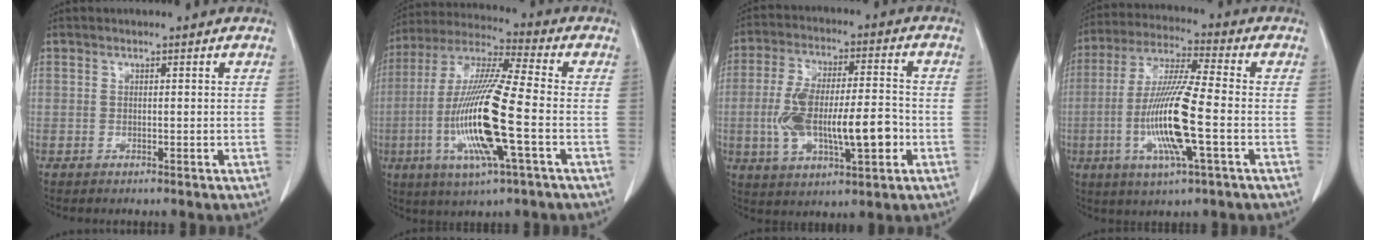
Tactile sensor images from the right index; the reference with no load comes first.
{"total": 17.1, "force": [-4.0, 1.1, 16.6], "torque": [-0.345, -0.013, -0.077]}
{"total": 14.1, "force": [-2.8, 4.3, 13.1], "torque": [-0.248, 0.014, -0.038]}
{"total": 13.8, "force": [-3.1, 0.7, 13.5], "torque": [-0.271, -0.012, -0.061]}